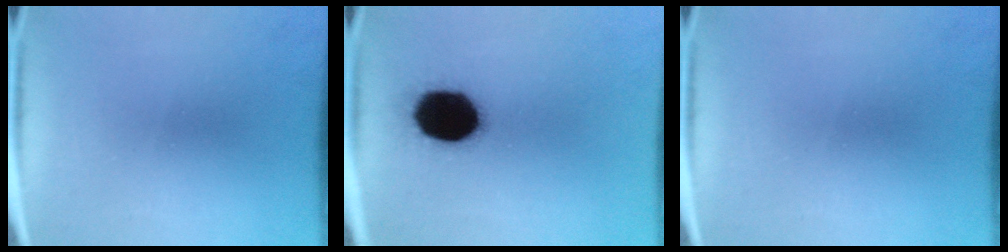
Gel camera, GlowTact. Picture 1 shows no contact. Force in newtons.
{"total": 19.0}
{"total": 0.0}